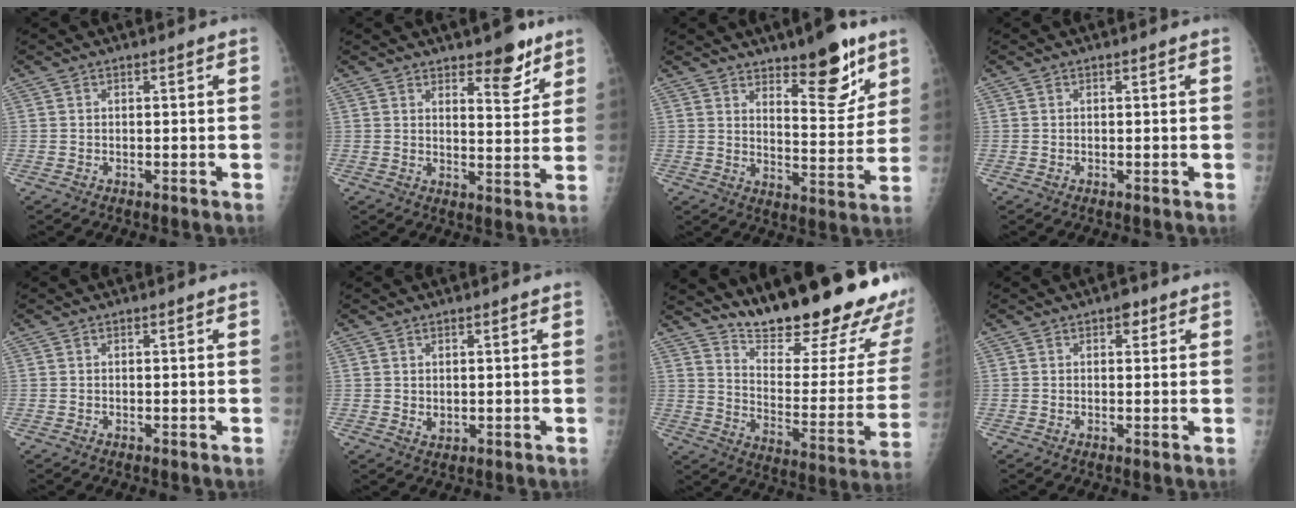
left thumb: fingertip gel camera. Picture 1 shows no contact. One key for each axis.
{"total": 7.4, "fx": 5.2, "fy": 3.0, "fz": 4.3, "tx": -0.032, "ty": -0.036, "tz": 0.072}
{"total": 13.0, "fx": 8.5, "fy": 4.6, "fz": 8.6, "tx": -0.085, "ty": -0.062, "tz": 0.131}
{"total": 0.0}
{"total": 0.0}
{"total": 1.6, "fx": 0.6, "fy": 1.2, "fz": 0.9, "tx": -0.011, "ty": -0.007, "tz": 0.015}
{"total": 28.4, "fx": 21.7, "fy": 5.8, "fz": 17.4, "tx": -0.227, "ty": -0.139, "tz": 0.304}
{"total": 2.3, "fx": 1.2, "fy": 1.4, "fz": 1.3, "tx": -0.004, "ty": -0.001, "tz": 0.012}